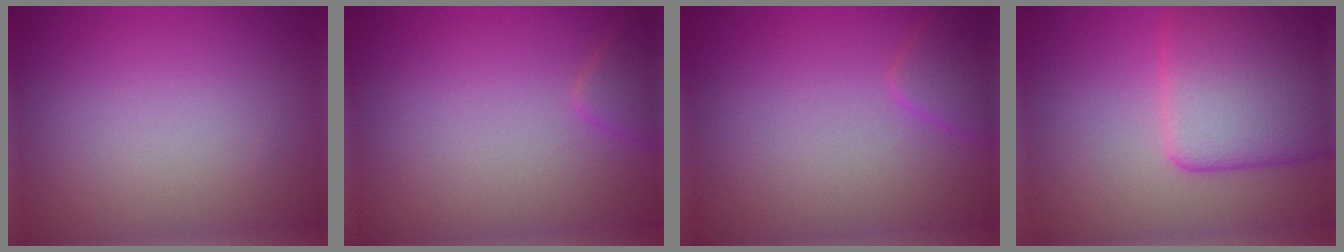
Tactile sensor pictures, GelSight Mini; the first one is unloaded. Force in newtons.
{"total": 1.4, "press": 1.4, "slide": 0.1}
{"total": 1.8, "press": 1.8, "slide": 0.1}
{"total": 7.7, "press": 7.7, "slide": 0.3}